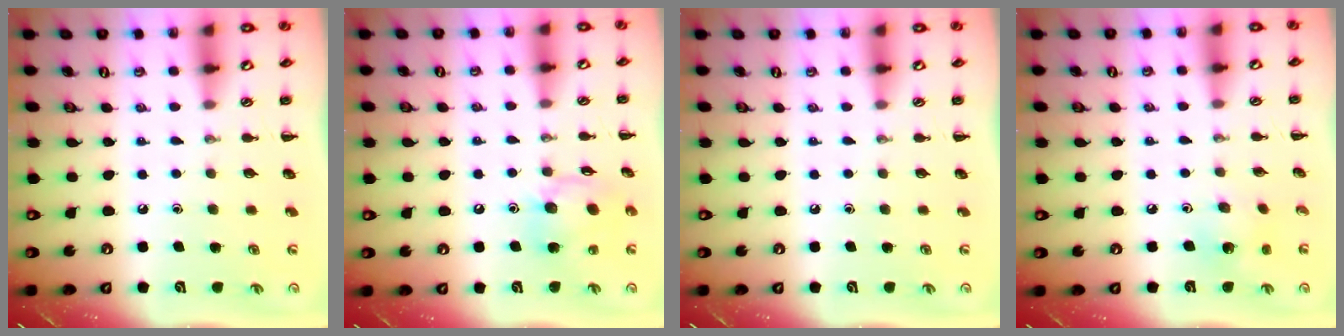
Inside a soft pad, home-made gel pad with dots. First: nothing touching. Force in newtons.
{"total": 12.9, "press": 12.6, "slide": 2.9}
{"total": 0.0}
{"total": 3.1, "press": 3.0, "slide": 0.5}